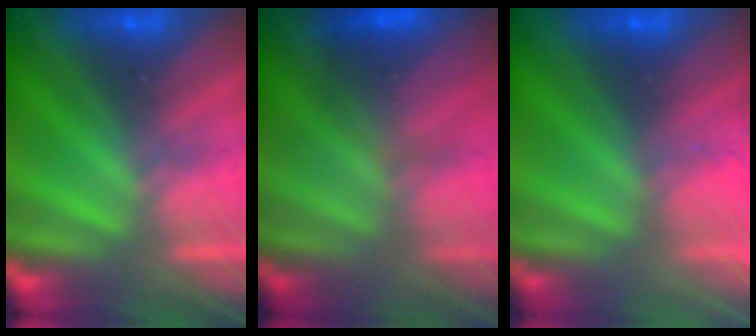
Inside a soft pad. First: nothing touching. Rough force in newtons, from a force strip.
{"total": 3.3}
{"total": 8.5}